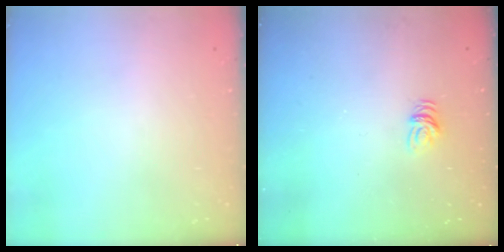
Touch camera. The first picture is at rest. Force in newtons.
{"total": 4.1, "press": 4.0, "slide": 0.3}